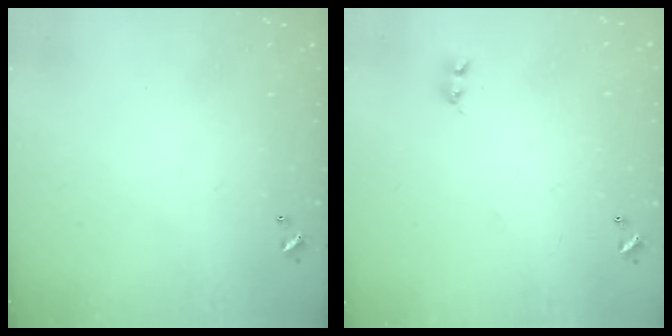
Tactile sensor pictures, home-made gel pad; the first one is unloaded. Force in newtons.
{"total": 2.2, "press": 2.1, "slide": 0.6}